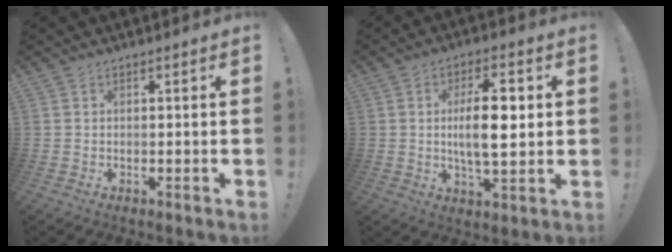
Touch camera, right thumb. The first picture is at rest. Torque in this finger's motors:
{"motor_torque": [0.31, 1.08, 1.18, -0.21, 0.27]}